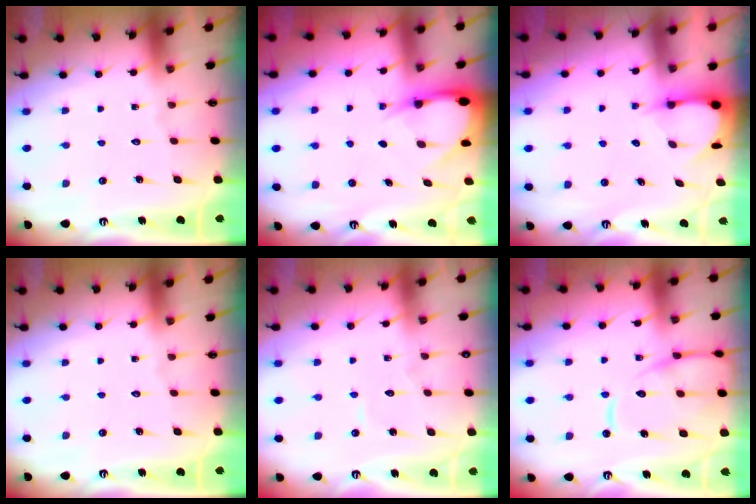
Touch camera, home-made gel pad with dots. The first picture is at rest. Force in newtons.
{"total": 5.0, "press": 5.0, "slide": 0.8}
{"total": 3.5, "press": 3.5, "slide": 0.3}
{"total": 0.0}
{"total": 4.0, "press": 4.0, "slide": 0.3}
{"total": 12.5, "press": 12.5, "slide": 1.2}